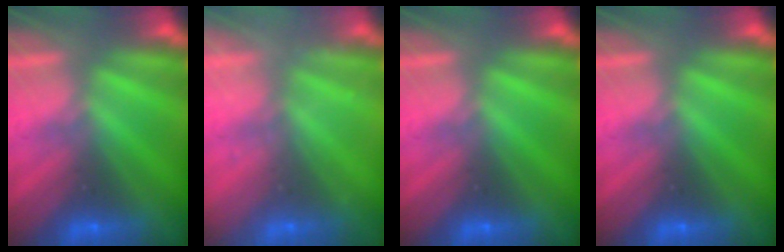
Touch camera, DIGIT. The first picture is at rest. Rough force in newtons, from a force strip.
{"total": 2.2}
{"total": 0.0}
{"total": 0.0}